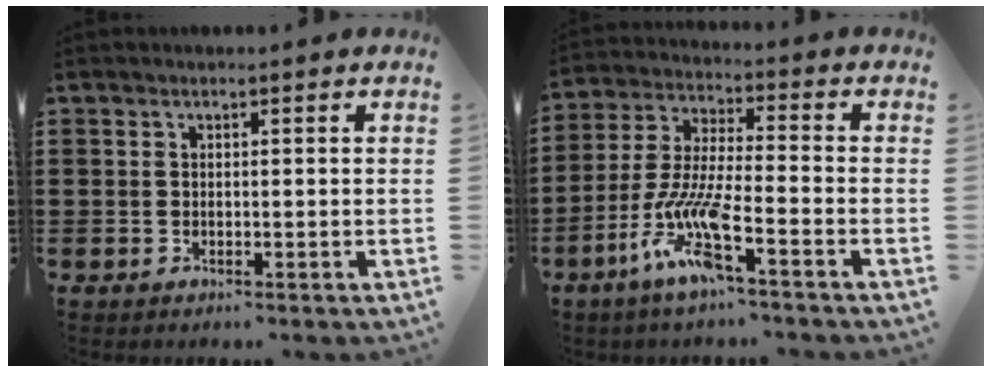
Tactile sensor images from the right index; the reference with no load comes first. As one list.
[{"total": 10.3, "force": [-6.1, 1.3, 8.2], "torque": [-0.197, -0.020, -0.125]}]